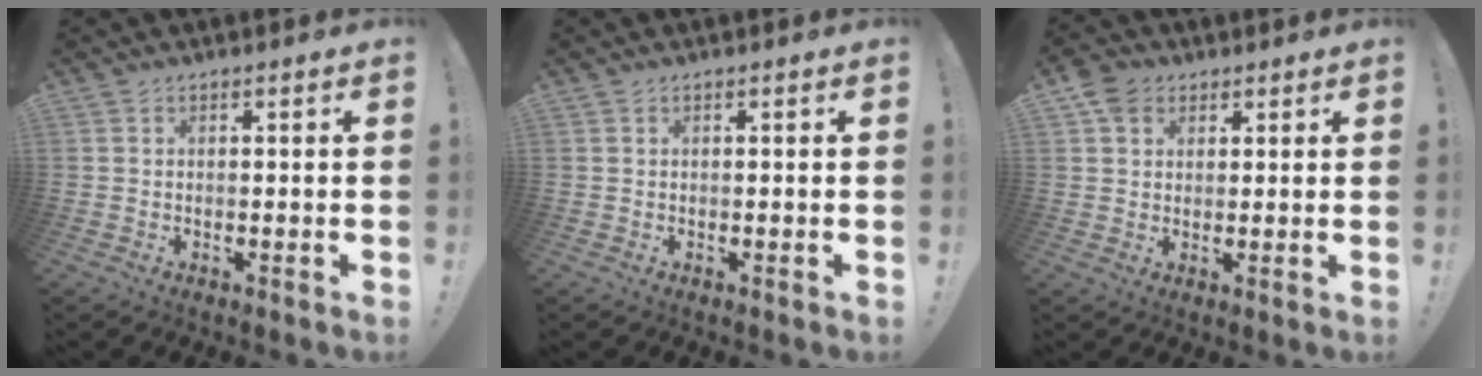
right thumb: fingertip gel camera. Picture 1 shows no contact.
{"total": 0.0}
{"total": 5.7, "force": [2.7, 4.6, 2.0], "torque": [-0.032, -0.005, 0.054]}